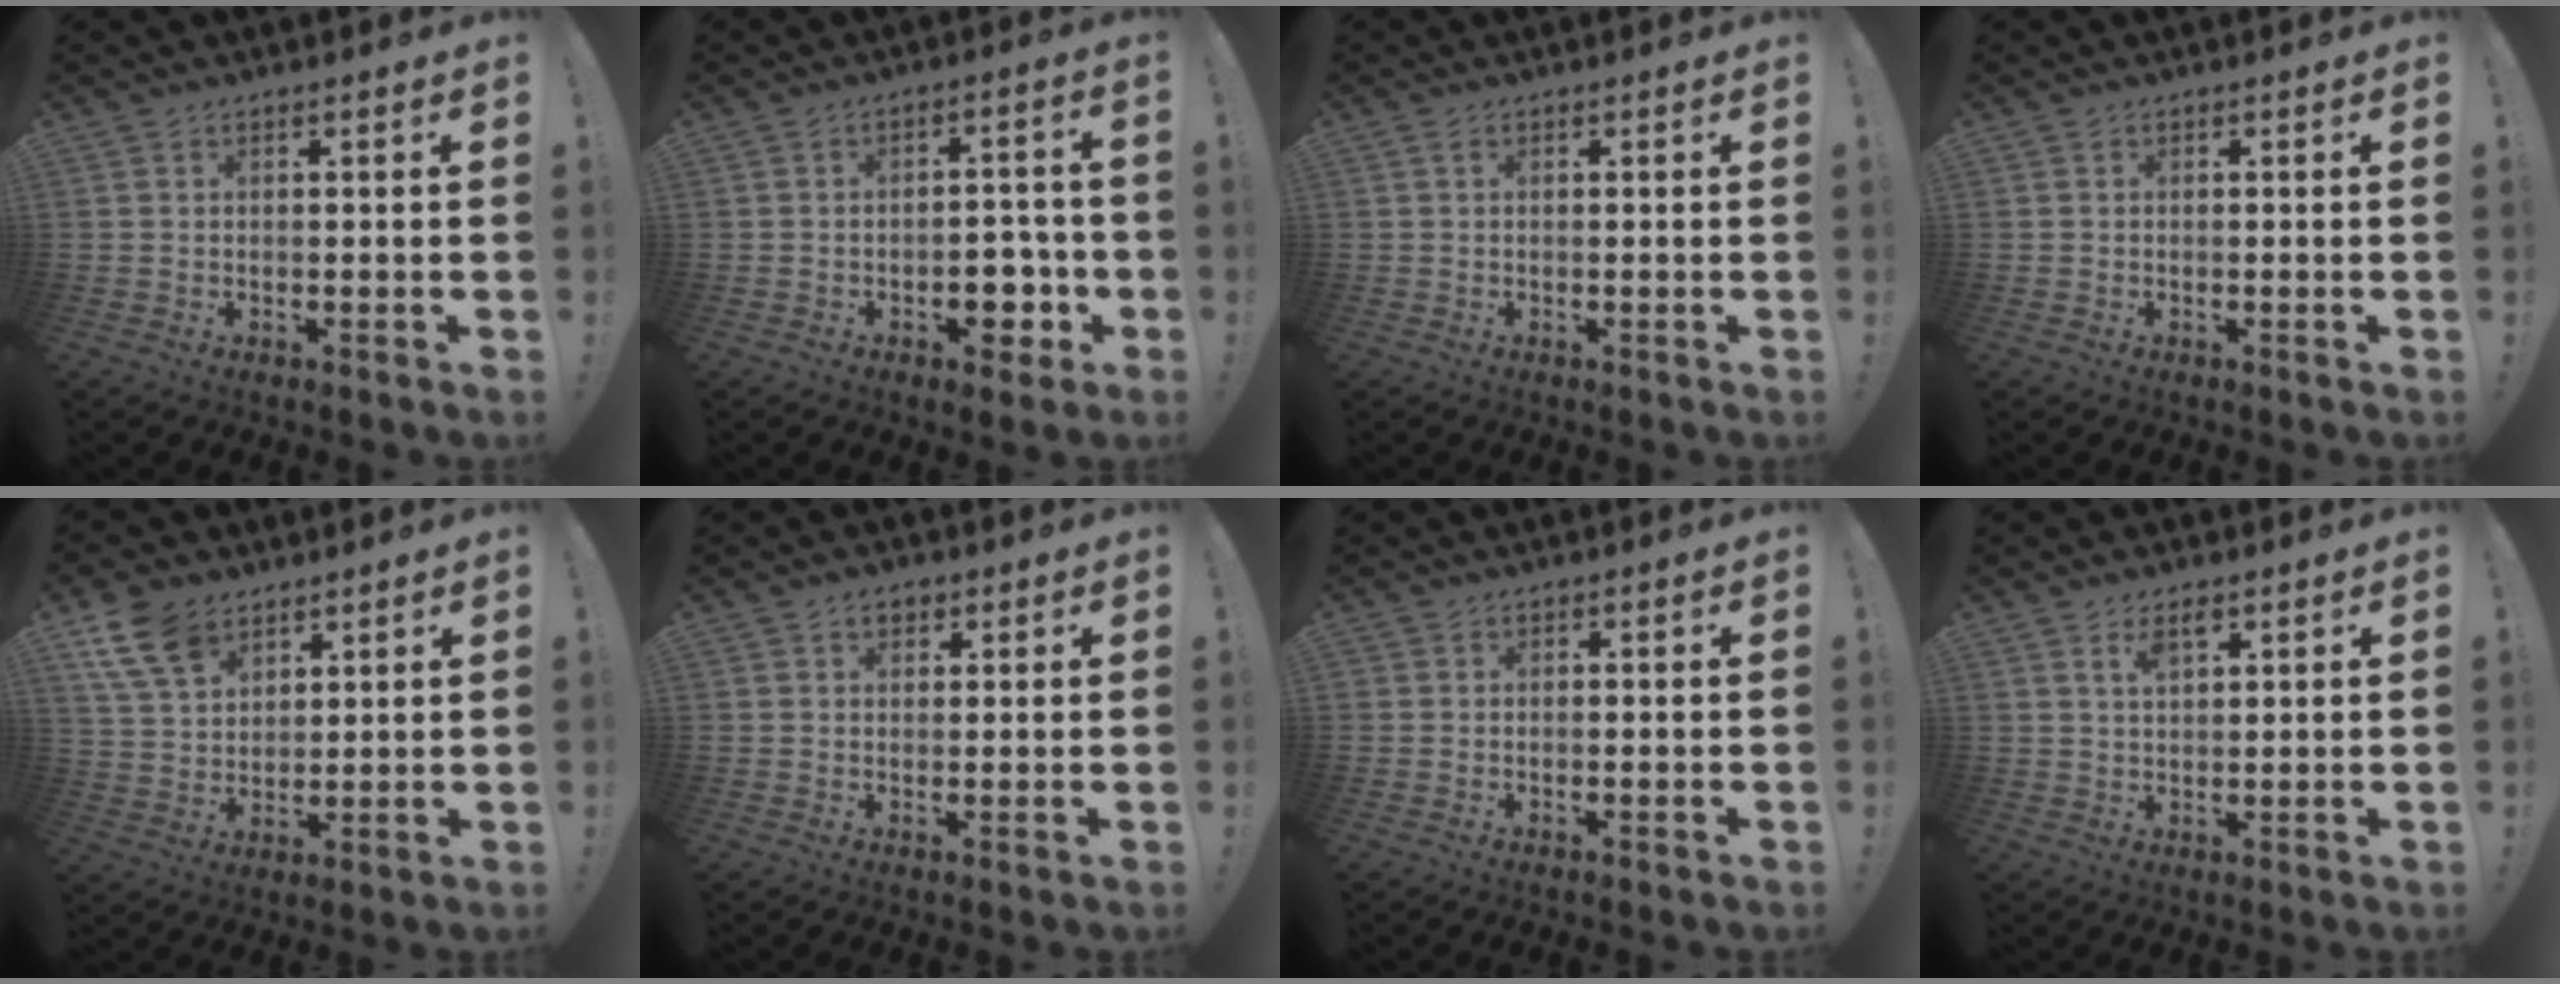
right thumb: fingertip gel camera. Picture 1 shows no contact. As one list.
[{"total": 8.3, "force": [-3.1, 5.4, 5.4], "torque": [-0.056, 0.020, -0.049]}, {"total": 0.8, "force": [0.3, 0.4, 0.7], "torque": [-0.015, 0.002, 0.005]}, {"total": 0.0}, {"total": 11.6, "force": [7.0, 7.3, 5.7], "torque": [-0.108, -0.024, 0.140]}, {"total": 2.7, "force": [1.2, 2.1, 1.3], "torque": [-0.020, 0.002, 0.021]}, {"total": 0.6, "force": [-0.5, 0.3, 0.1], "torque": [-0.008, 0.004, -0.008]}, {"total": 4.0, "force": [2.4, 1.6, 2.7], "torque": [-0.042, -0.008, 0.041]}]